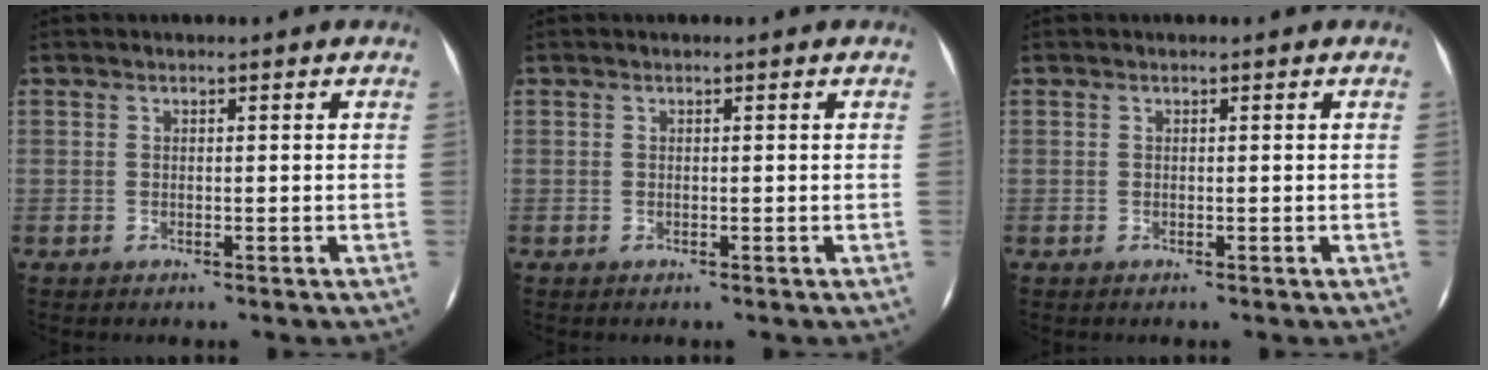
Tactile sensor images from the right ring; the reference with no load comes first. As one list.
[{"total": 0.0}, {"total": 0.0}]